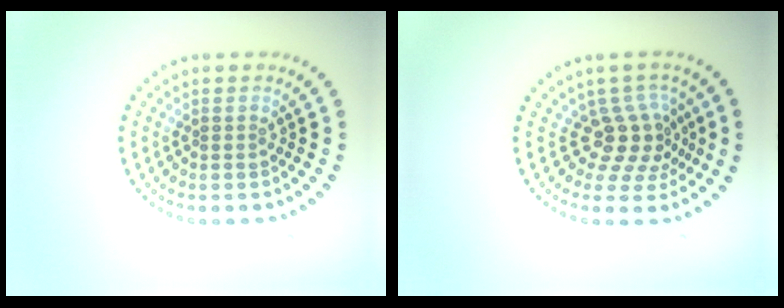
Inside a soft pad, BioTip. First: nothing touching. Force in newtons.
{"total": 3.6, "press": 2.6, "slide": 2.5}